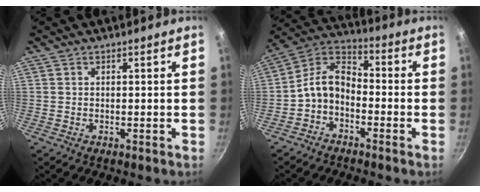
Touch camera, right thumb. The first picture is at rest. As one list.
[{"total": 8.6, "force": [-2.9, 5.9, 5.6], "torque": [-0.093, 0.056, -0.074]}]